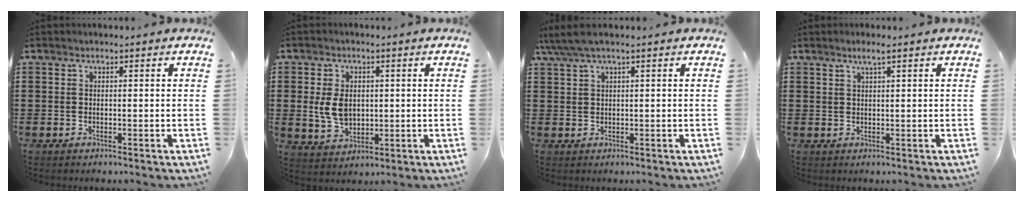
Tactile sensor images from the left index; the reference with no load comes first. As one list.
[{"total": 5.6, "force": [0.4, 3.9, 4.0], "torque": [-0.098, 0.001, 0.000]}, {"total": 2.8, "force": [1.3, 0.2, 2.5], "torque": [-0.057, -0.002, 0.021]}, {"total": 1.6, "force": [1.0, 0.0, 1.3], "torque": [-0.028, 0.001, 0.017]}]